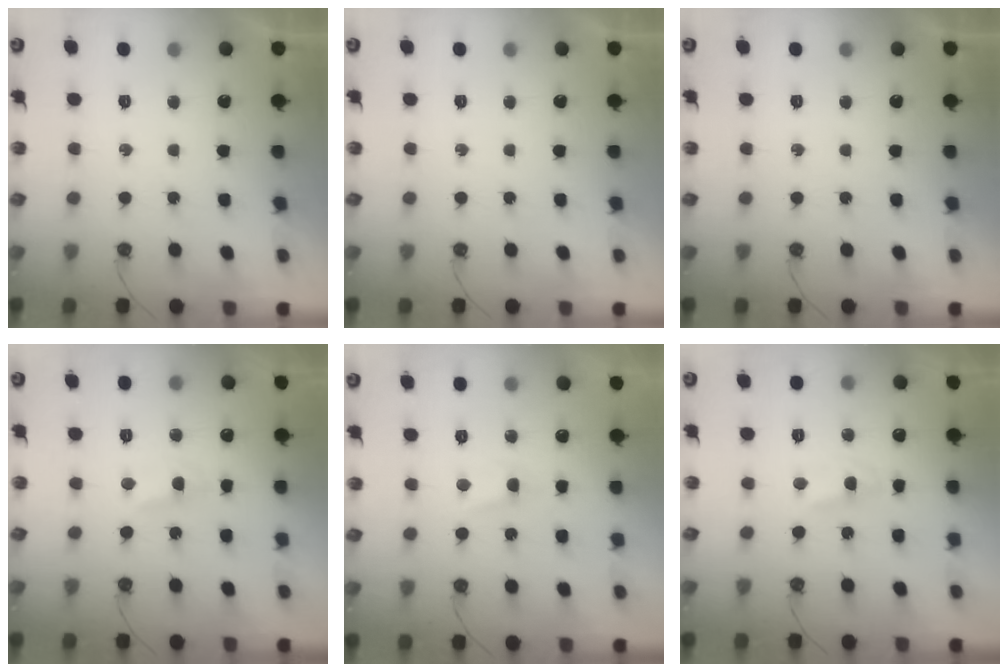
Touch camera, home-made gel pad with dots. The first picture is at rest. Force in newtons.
{"total": 0.0}
{"total": 0.0}
{"total": 2.9, "press": 2.9, "slide": 0.4}
{"total": 2.8, "press": 2.8, "slide": 0.4}
{"total": 2.2, "press": 2.2, "slide": 0.3}